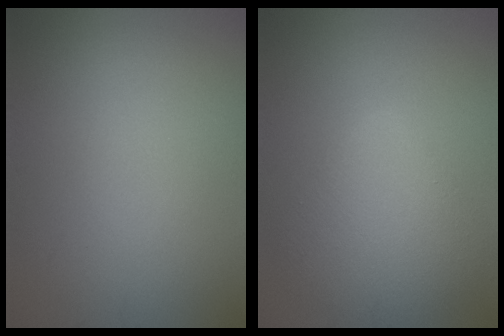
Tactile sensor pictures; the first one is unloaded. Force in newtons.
{"total": 5.0, "press": 5.0, "slide": 0.2}